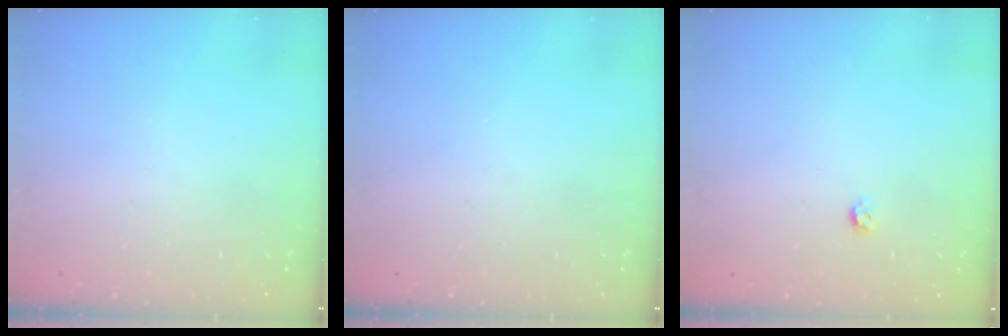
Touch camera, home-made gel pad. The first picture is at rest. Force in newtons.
{"total": 0.0}
{"total": 3.5, "press": 3.4, "slide": 0.6}